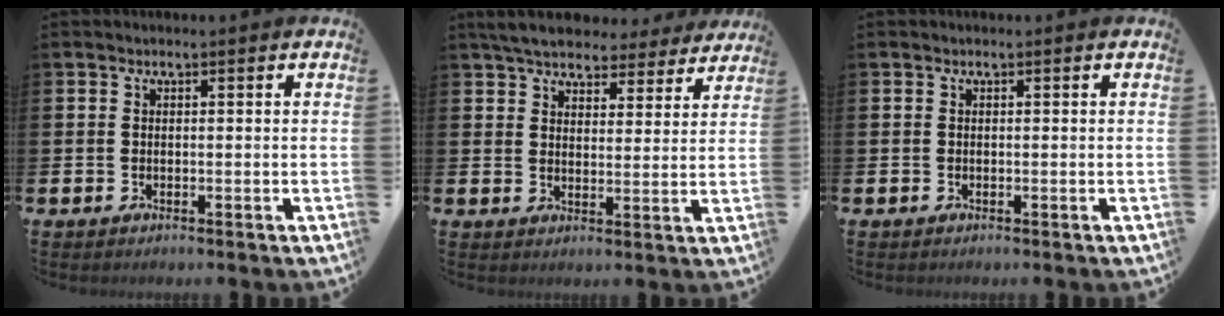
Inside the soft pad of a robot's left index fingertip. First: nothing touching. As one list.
[{"total": 6.2, "force": [5.8, 1.7, 1.2], "torque": [-0.040, -0.029, 0.104]}, {"total": 0.0}]